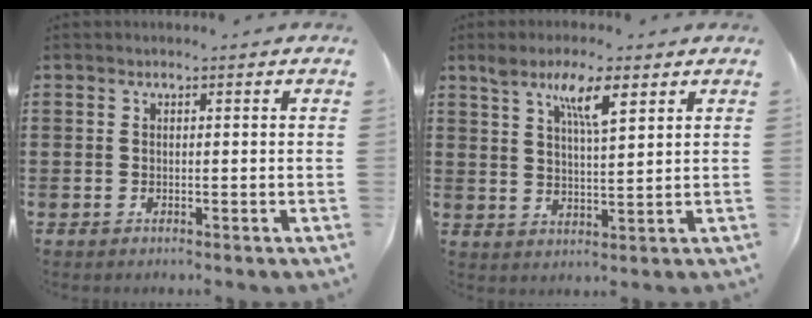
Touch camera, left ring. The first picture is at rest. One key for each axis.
{"total": 6.5, "fx": 3.7, "fy": 1.3, "fz": 5.2, "tx": -0.102, "ty": 0.003, "tz": 0.060}